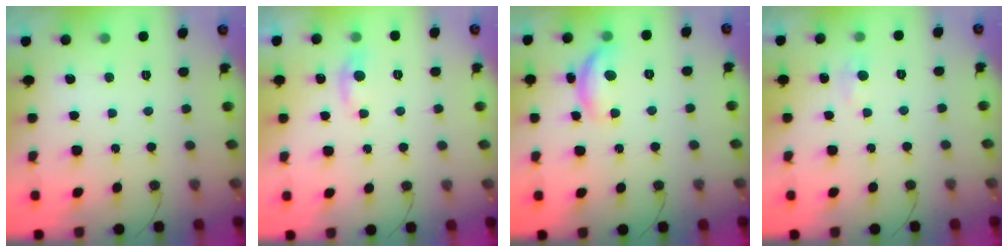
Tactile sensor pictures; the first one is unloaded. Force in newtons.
{"total": 6.0, "press": 5.9, "slide": 0.6}
{"total": 10.4, "press": 10.4, "slide": 0.6}
{"total": 3.7, "press": 3.6, "slide": 0.6}